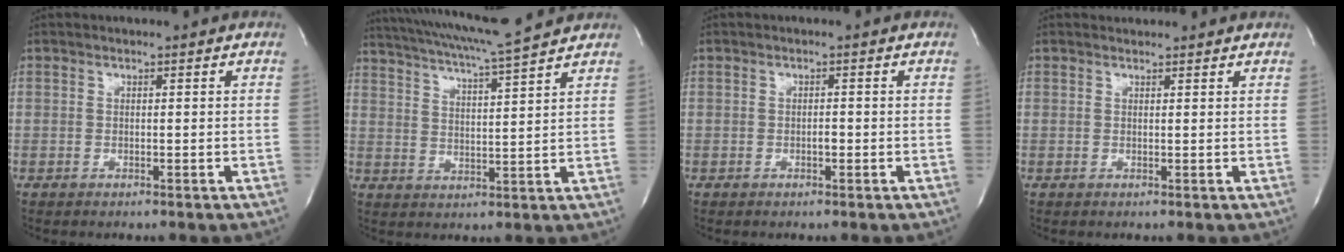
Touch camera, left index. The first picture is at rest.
{"total": 14.0, "force": [12.5, -1.0, 6.4], "torque": [-0.122, 0.006, 0.189]}
{"total": 0.7, "force": [-0.3, 0.3, 0.6], "torque": [-0.011, 0.001, -0.005]}
{"total": 2.5, "force": [2.5, 0.4, 0.2], "torque": [-0.015, 0.017, 0.031]}